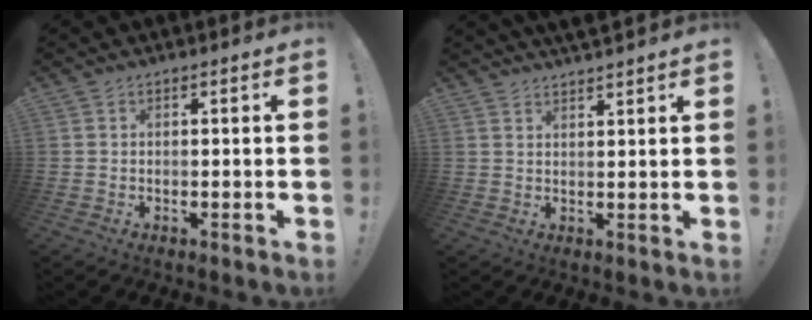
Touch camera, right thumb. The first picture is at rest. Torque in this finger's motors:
{"motor_torque": [-1.36, 1.34, 0.67, 0.65, 0.01]}